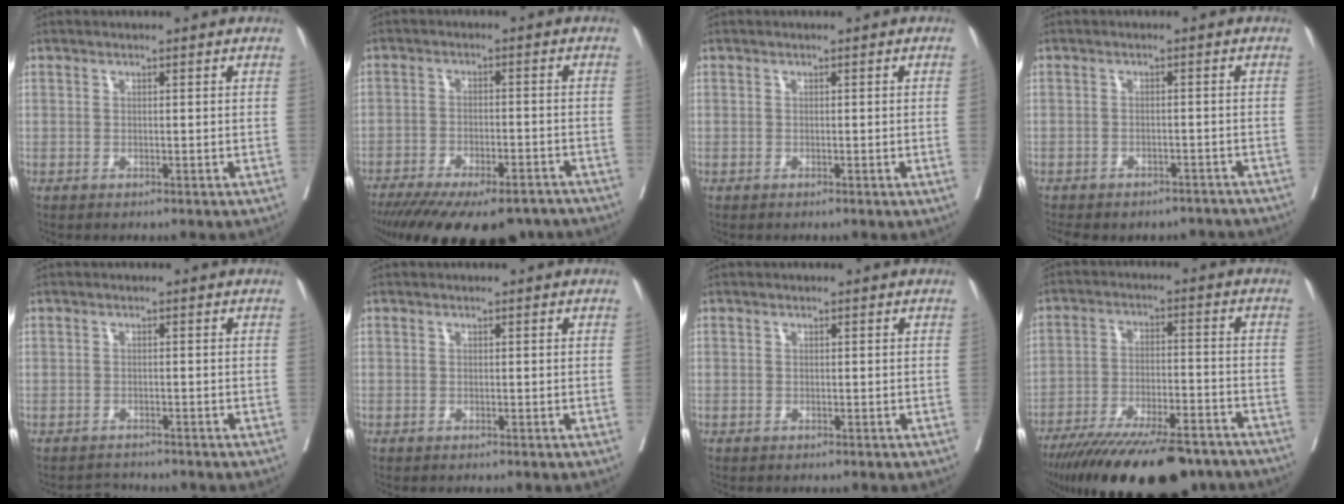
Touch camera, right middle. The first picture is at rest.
{"total": 21.0, "force": [-17.0, 6.5, 10.3], "torque": [-0.180, -0.028, -0.233]}
{"total": 0.8, "force": [0.0, -0.3, 0.7], "torque": [-0.005, 0.001, 0.001]}
{"total": 10.6, "force": [-9.1, 4.7, 2.8], "torque": [-0.058, 0.006, -0.107]}
{"total": 1.9, "force": [-1.8, 0.5, -0.5], "torque": [0.007, -0.007, -0.029]}
{"total": 0.0}
{"total": 0.0}
{"total": 22.2, "force": [-18.0, 5.1, 11.9], "torque": [-0.176, -0.022, -0.270]}